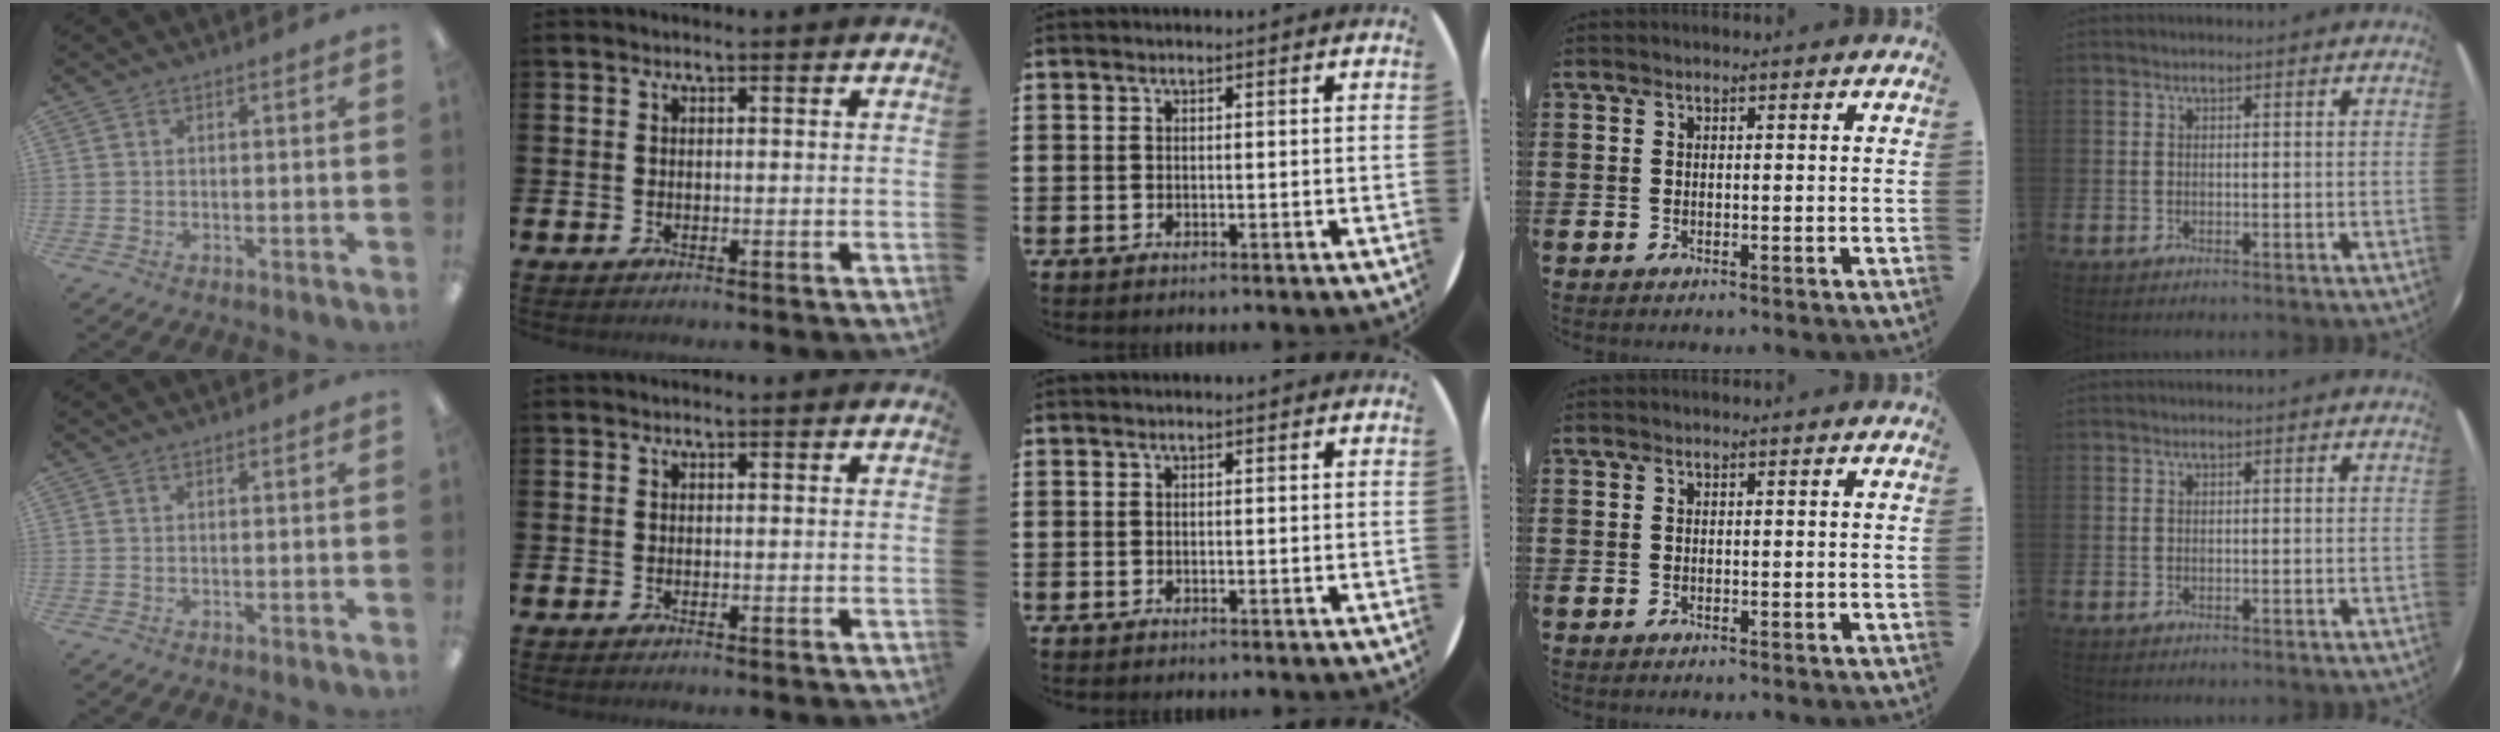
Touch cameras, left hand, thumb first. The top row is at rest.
{}